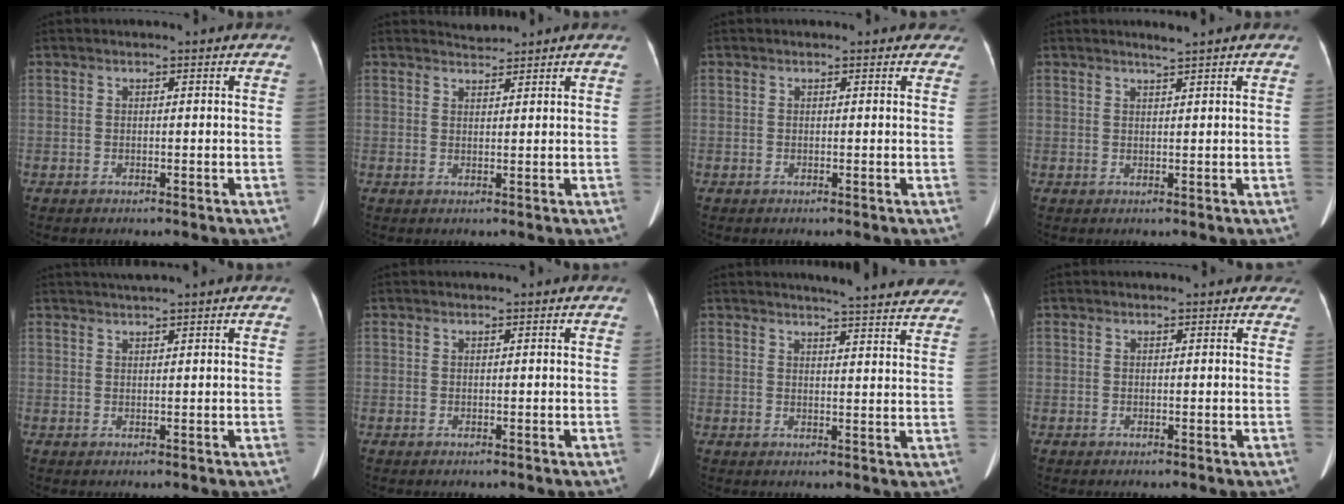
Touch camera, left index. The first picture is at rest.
{"total": 1.6, "force": [1.5, -0.2, -0.4], "torque": [-0.001, 0.003, 0.029]}
{"total": 1.5, "force": [0.8, 1.3, 0.1], "torque": [0.013, -0.001, -0.006]}
{"total": 1.2, "force": [1.0, -0.4, 0.4], "torque": [-0.015, -0.005, 0.022]}
{"total": 2.4, "force": [2.1, -0.6, 1.1], "torque": [-0.012, 0.017, 0.040]}
{"total": 0.0}
{"total": 15.6, "force": [14.7, 1.4, 5.0], "torque": [-0.049, -0.037, 0.155]}
{"total": 1.7, "force": [1.0, 1.4, 0.1], "torque": [0.014, 0.000, -0.004]}